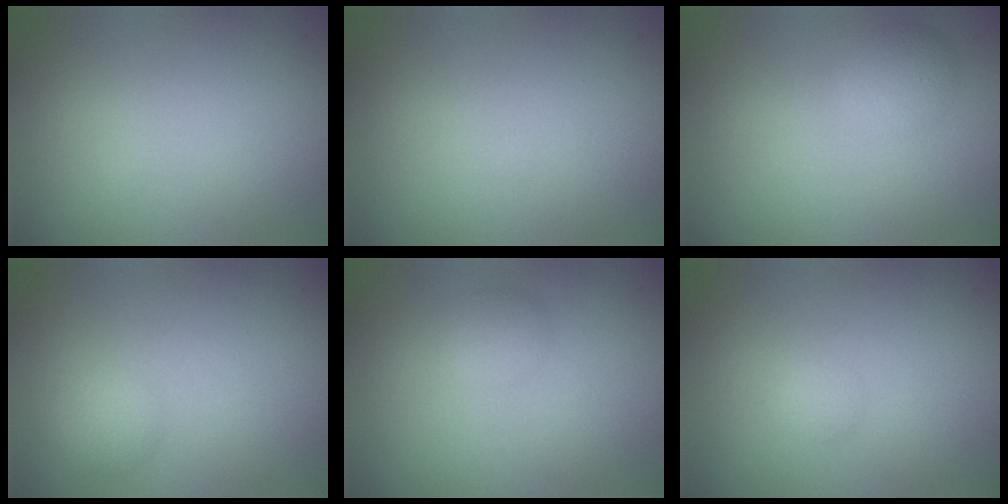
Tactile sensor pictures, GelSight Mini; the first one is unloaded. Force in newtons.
{"total": 0.0}
{"total": 1.9, "press": 1.9, "slide": 0.1}
{"total": 1.9, "press": 1.8, "slide": 0.1}
{"total": 1.3, "press": 1.3, "slide": 0.0}
{"total": 0.7, "press": 0.7, "slide": 0.0}